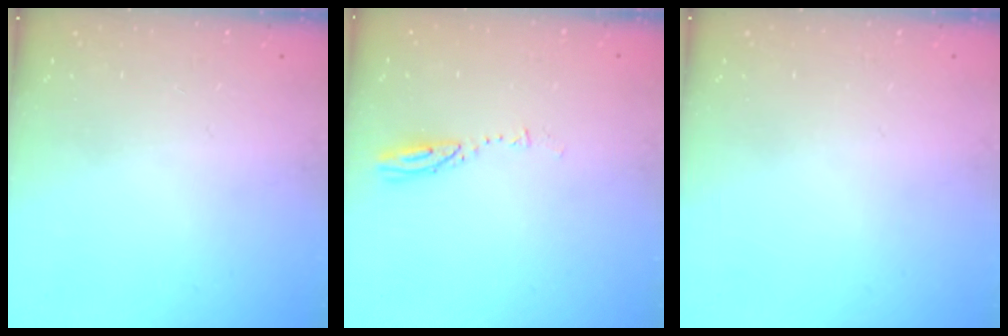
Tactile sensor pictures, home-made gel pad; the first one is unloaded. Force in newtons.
{"total": 2.9, "press": 2.9, "slide": 0.3}
{"total": 0.0}